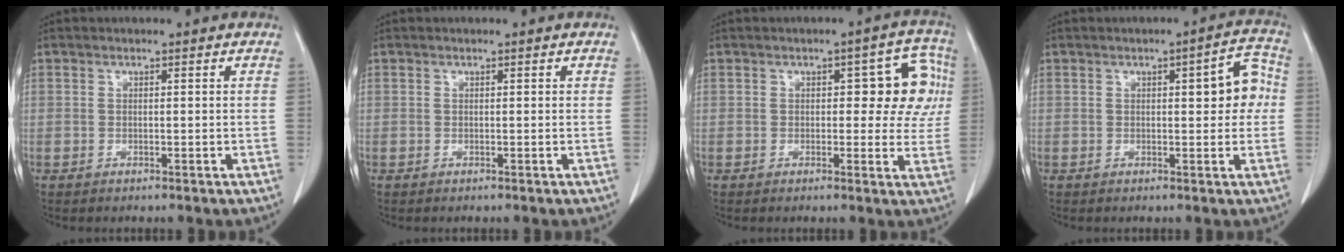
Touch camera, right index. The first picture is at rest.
{"total": 0.0}
{"total": 8.4, "force": [1.4, 3.9, 7.3], "torque": [-0.064, 0.028, 0.014]}
{"total": 5.9, "force": [0.7, 1.8, 5.6], "torque": [-0.064, 0.020, 0.006]}